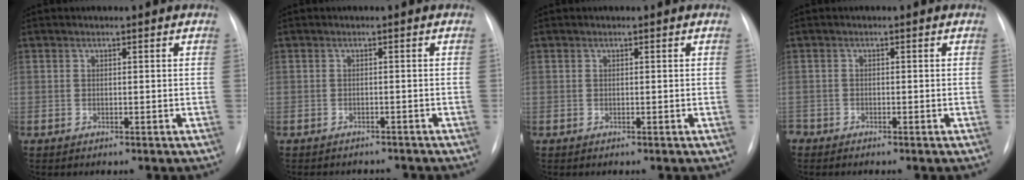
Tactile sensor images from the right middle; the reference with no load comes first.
{"total": 5.1, "force": [-4.7, 1.9, 0.9], "torque": [-0.004, 0.005, -0.051]}
{"total": 0.0}
{"total": 1.4, "force": [-1.3, 0.6, 0.1], "torque": [-0.002, 0.000, -0.020]}